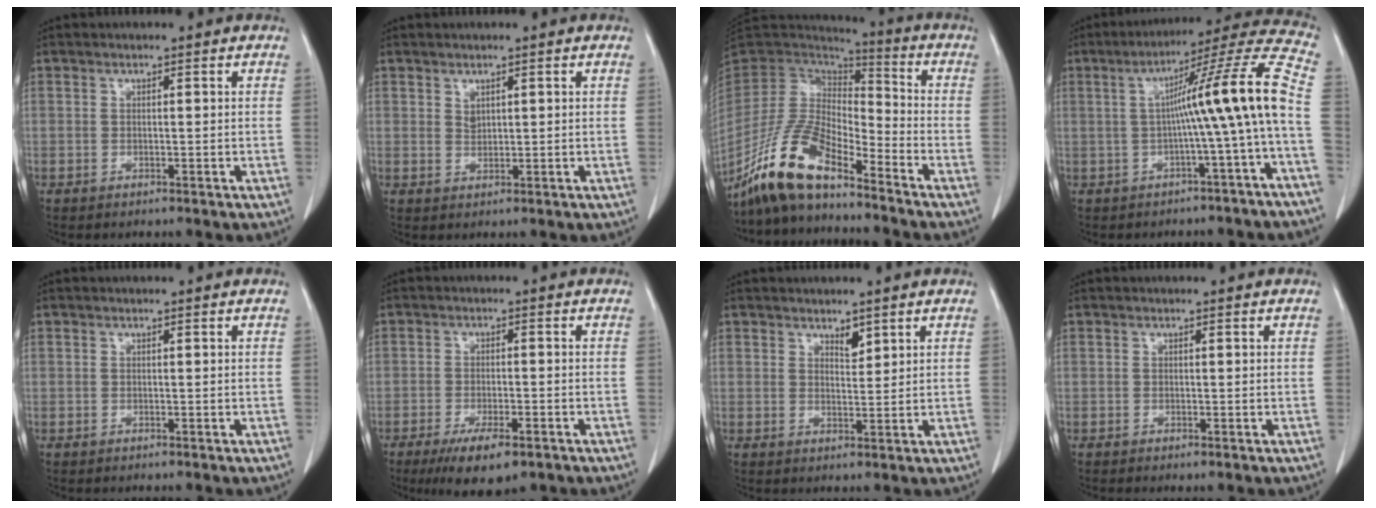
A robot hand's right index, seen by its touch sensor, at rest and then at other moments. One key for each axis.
{"total": 1.3, "fx": 0.8, "fy": 0.8, "fz": 0.6, "tx": -0.008, "ty": -0.001, "tz": 0.020}
{"total": 13.9, "fx": -10.6, "fy": 3.7, "fz": 8.3, "tx": -0.173, "ty": 0.001, "tz": -0.202}
{"total": 13.5, "fx": -1.3, "fy": -2.0, "fz": 13.3, "tx": -0.176, "ty": 0.030, "tz": -0.024}
{"total": 0.0}
{"total": 7.4, "fx": -4.7, "fy": 2.0, "fz": 5.4, "tx": -0.088, "ty": -0.013, "tz": -0.071}
{"total": 2.0, "fx": 1.5, "fy": 0.7, "fz": 1.0, "tx": -0.017, "ty": -0.006, "tz": 0.028}
{"total": 0.6, "fx": -0.2, "fy": 0.0, "fz": 0.6, "tx": -0.011, "ty": -0.002, "tz": -0.001}